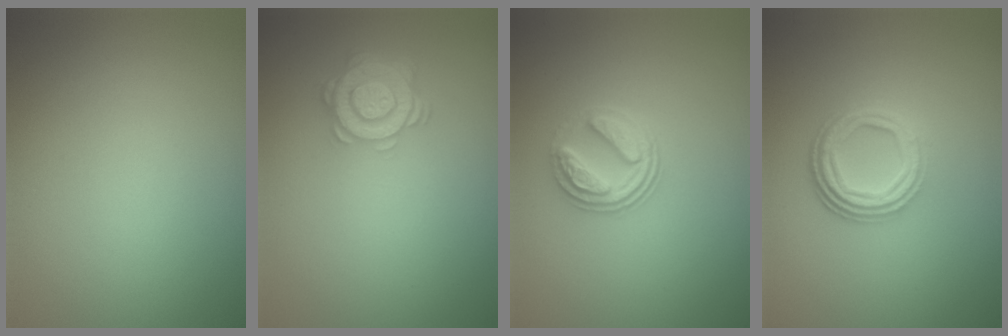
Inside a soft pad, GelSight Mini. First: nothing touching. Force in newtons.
{"total": 4.4, "press": 3.5, "slide": 2.6}
{"total": 2.9, "press": 2.6, "slide": 1.3}
{"total": 4.5, "press": 3.2, "slide": 3.1}